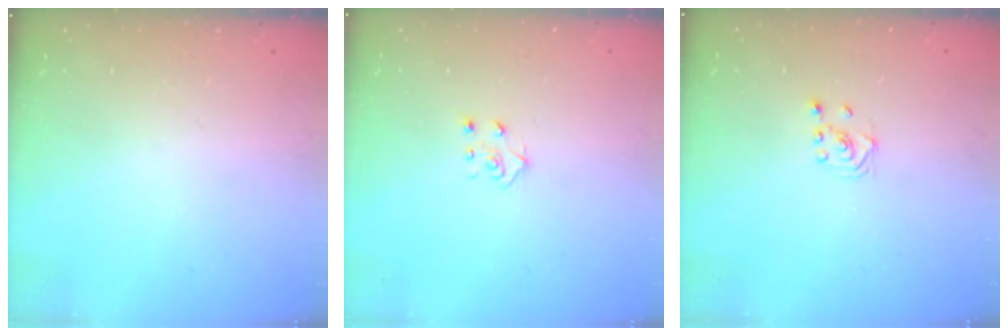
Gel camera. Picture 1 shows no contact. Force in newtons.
{"total": 4.6, "press": 4.6, "slide": 0.4}
{"total": 2.3, "press": 2.2, "slide": 0.7}